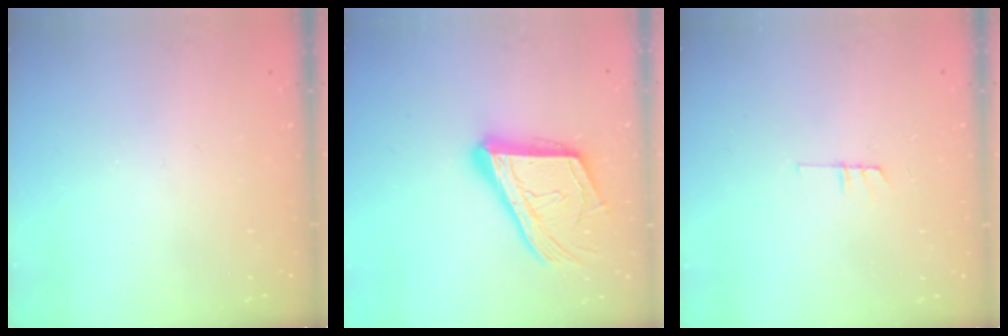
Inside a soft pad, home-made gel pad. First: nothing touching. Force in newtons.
{"total": 21.0, "press": 20.8, "slide": 2.7}
{"total": 4.8, "press": 4.8, "slide": 0.4}